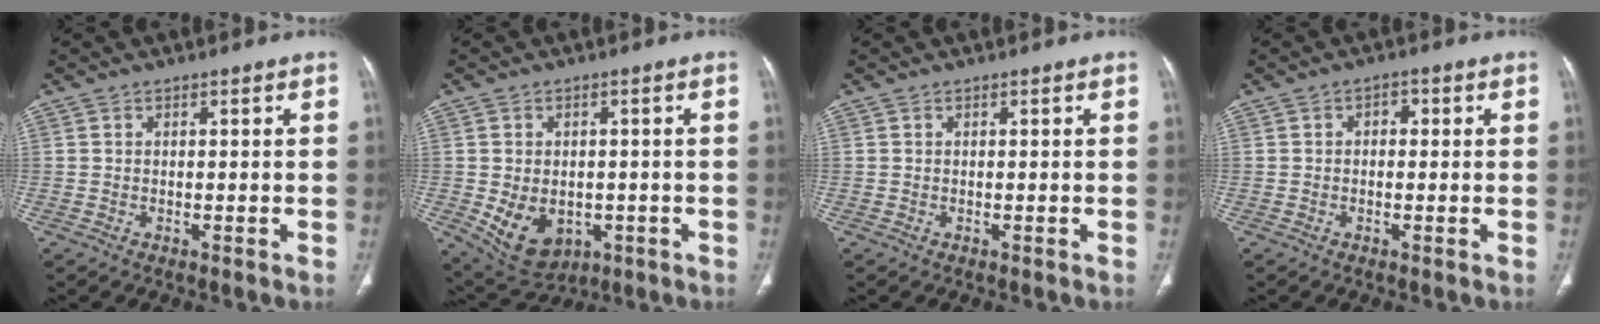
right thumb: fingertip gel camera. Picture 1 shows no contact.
{"total": 10.1, "force": [-2.4, 7.5, 6.4], "torque": [-0.090, 0.002, -0.014]}
{"total": 0.0}
{"total": 1.9, "force": [0.2, 1.3, 1.3], "torque": [-0.004, 0.006, -0.004]}